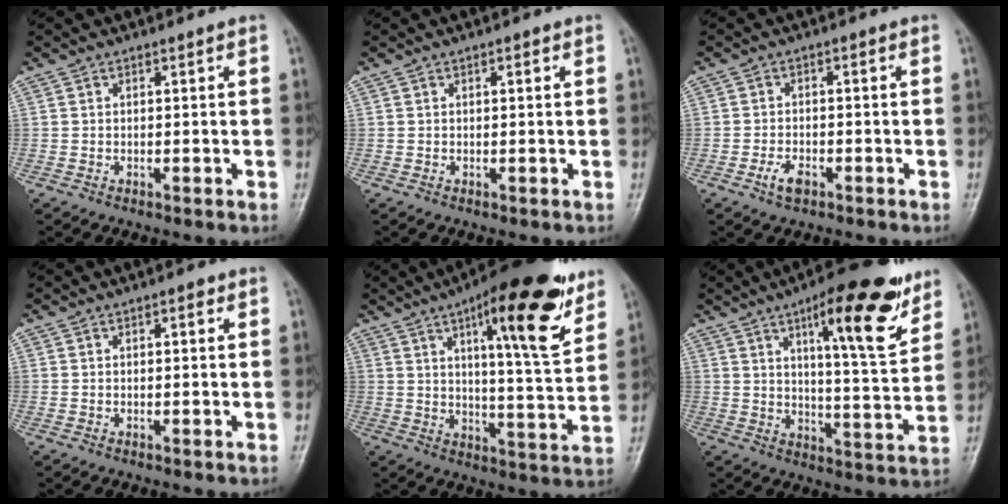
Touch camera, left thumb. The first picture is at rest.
{"total": 0.9, "force": [0.3, 0.3, 0.7], "torque": [-0.010, 0.002, 0.003]}
{"total": 3.3, "force": [-1.8, 1.8, 2.2], "torque": [-0.042, 0.010, -0.033]}
{"total": 1.4, "force": [0.6, 0.6, 1.2], "torque": [-0.015, 0.001, 0.006]}
{"total": 19.9, "force": [10.9, 5.0, 15.8], "torque": [-0.195, -0.050, 0.160]}
{"total": 17.5, "force": [9.9, 4.5, 13.8], "torque": [-0.172, -0.049, 0.147]}